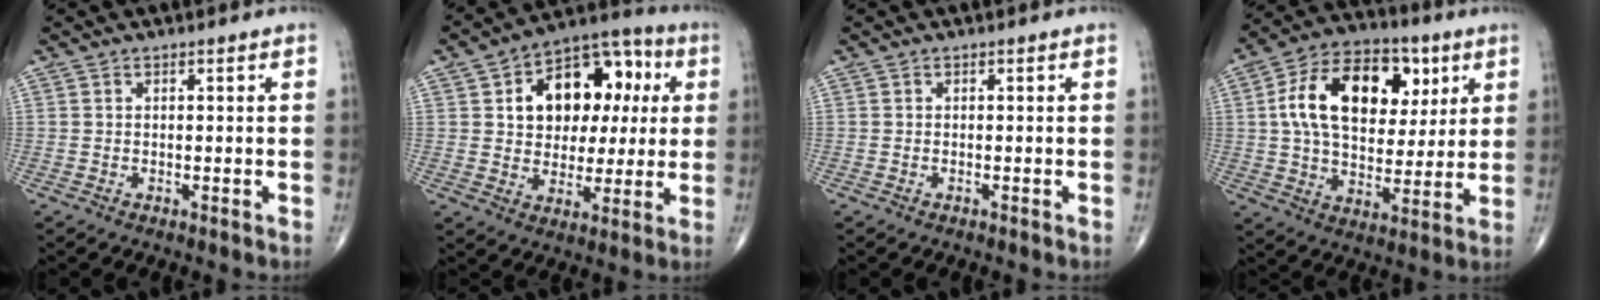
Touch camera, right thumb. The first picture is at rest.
{"total": 17.6, "force": [4.1, 12.0, 12.1], "torque": [-0.125, 0.020, 0.060]}
{"total": 0.0}
{"total": 20.6, "force": [5.6, 13.1, 14.9], "torque": [-0.224, 0.001, 0.089]}